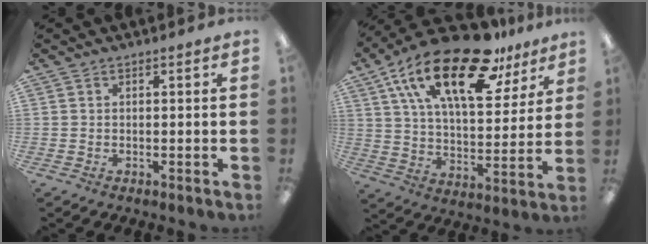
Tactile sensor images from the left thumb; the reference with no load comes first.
{"total": 25.2, "force": [15.4, 10.3, 17.2], "torque": [-0.295, -0.080, 0.261]}